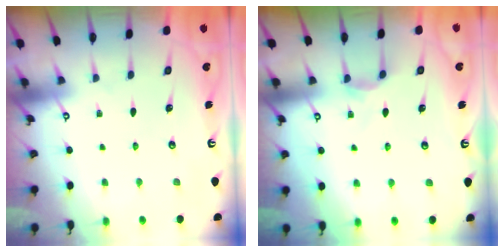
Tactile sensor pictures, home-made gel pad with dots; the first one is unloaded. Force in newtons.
{"total": 2.5, "press": 2.5, "slide": 0.4}